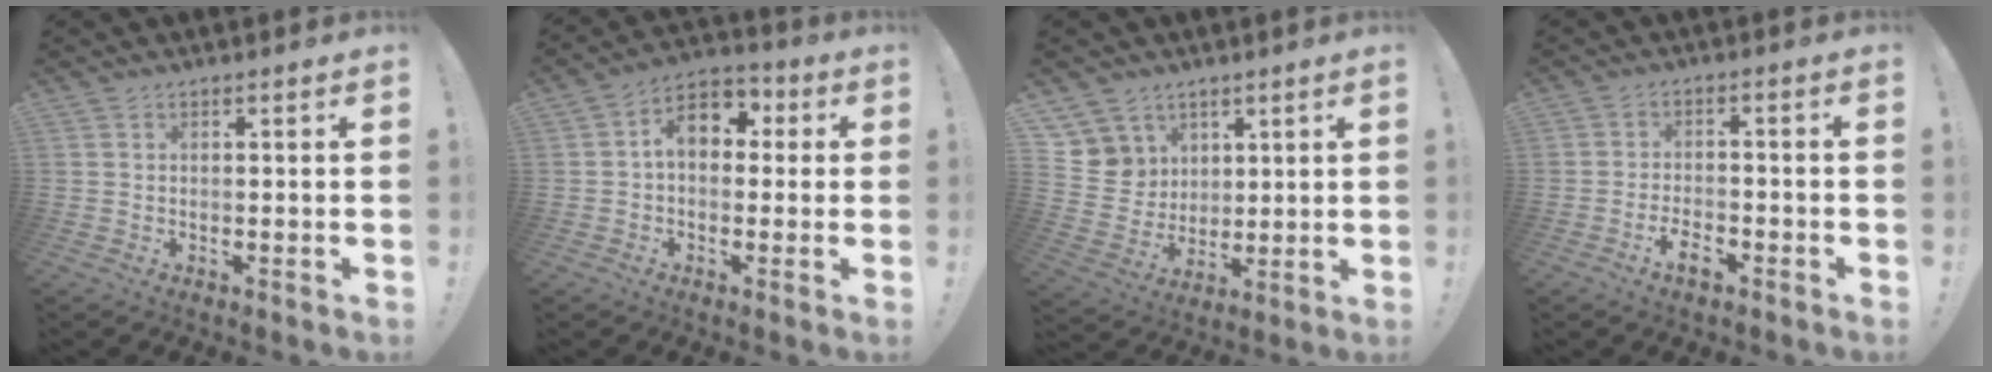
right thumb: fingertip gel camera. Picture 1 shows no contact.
{"total": 9.0, "force": [1.6, 6.4, 6.2], "torque": [-0.097, 0.013, 0.033]}
{"total": 7.4, "force": [4.4, 6.0, -0.2], "torque": [-0.002, -0.045, 0.089]}
{"total": 4.7, "force": [-3.4, 1.9, 2.5], "torque": [-0.047, 0.013, -0.058]}